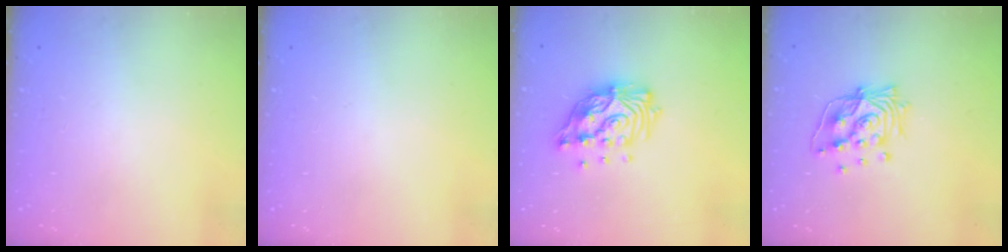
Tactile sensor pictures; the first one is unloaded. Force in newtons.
{"total": 0.0}
{"total": 13.6, "press": 13.5, "slide": 1.5}
{"total": 14.4, "press": 14.4, "slide": 1.1}